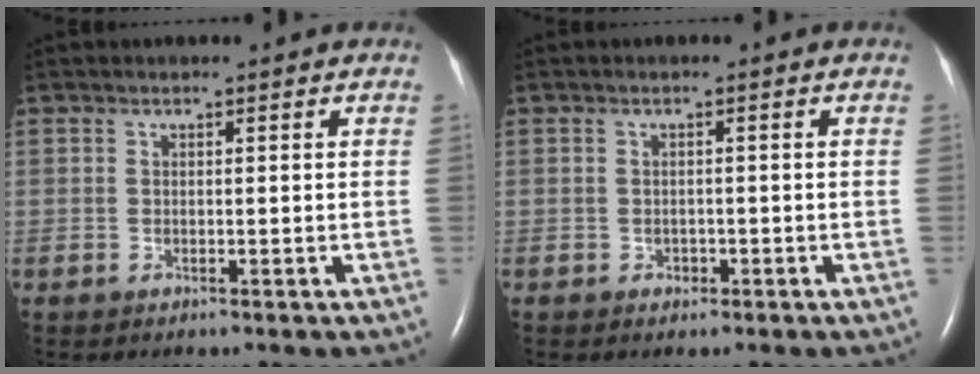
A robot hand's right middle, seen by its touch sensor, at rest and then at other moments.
{"total": 0.9, "force": [-0.5, 0.7, 0.3], "torque": [-0.003, 0.003, -0.006]}